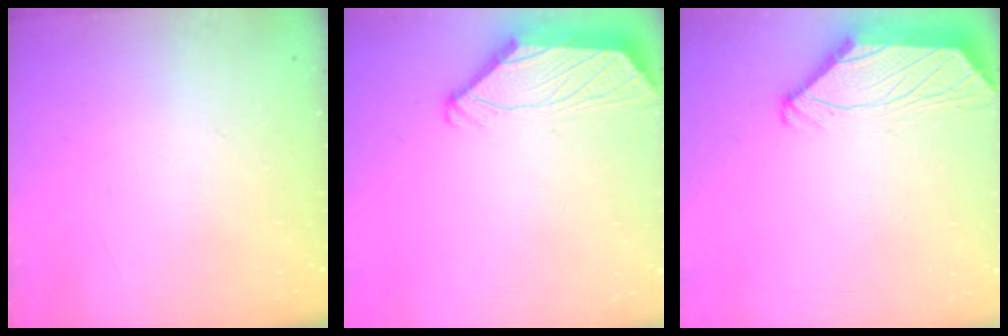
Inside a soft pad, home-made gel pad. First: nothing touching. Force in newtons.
{"total": 2.2, "press": 2.1, "slide": 0.7}
{"total": 2.0, "press": 2.0, "slide": 0.6}